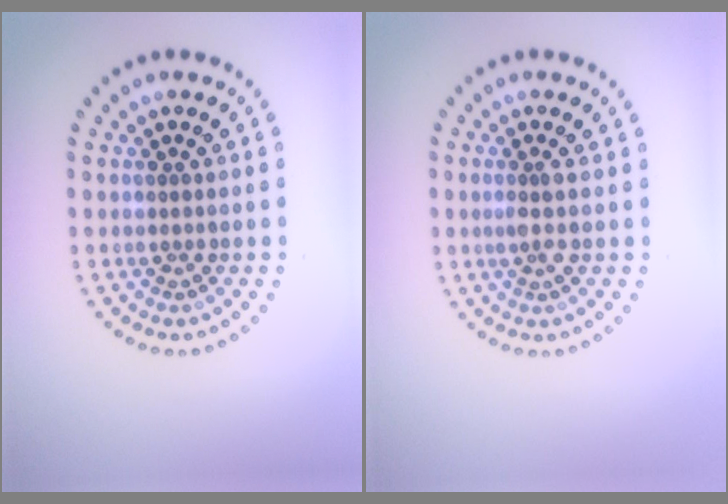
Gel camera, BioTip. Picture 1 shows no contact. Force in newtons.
{"total": 1.5, "press": 1.0, "slide": 1.0}